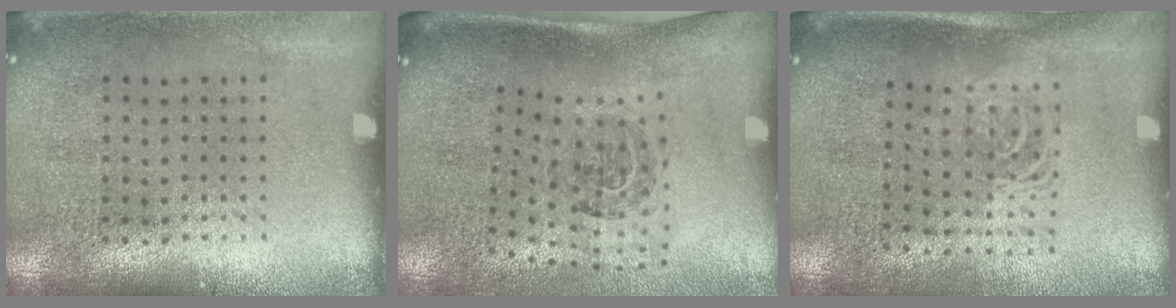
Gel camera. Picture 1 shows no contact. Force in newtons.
{"total": 1.7, "press": 1.2, "slide": 1.2}
{"total": 1.7, "press": 1.3, "slide": 1.1}